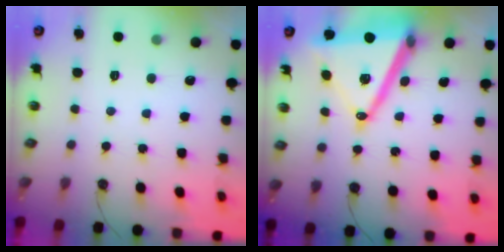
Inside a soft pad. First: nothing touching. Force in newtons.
{"total": 21.9, "press": 21.6, "slide": 3.7}